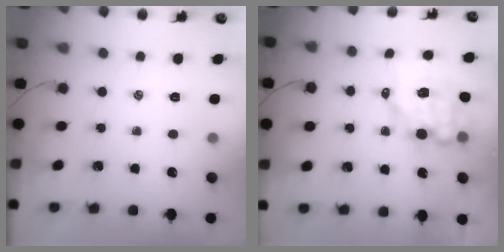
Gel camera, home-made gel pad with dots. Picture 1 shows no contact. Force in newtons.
{"total": 8.7, "press": 8.6, "slide": 1.6}